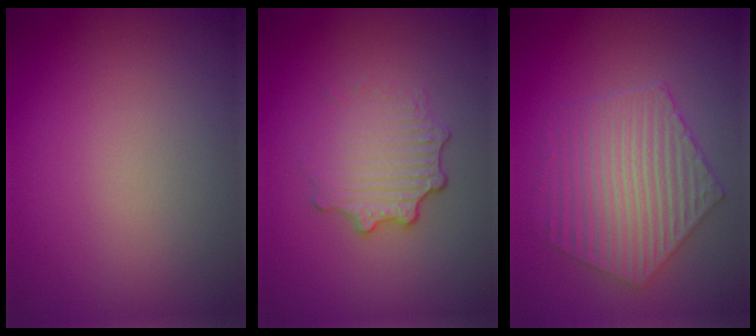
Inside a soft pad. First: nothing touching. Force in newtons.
{"total": 3.2, "press": 2.5, "slide": 2.1}
{"total": 5.4, "press": 4.5, "slide": 2.9}